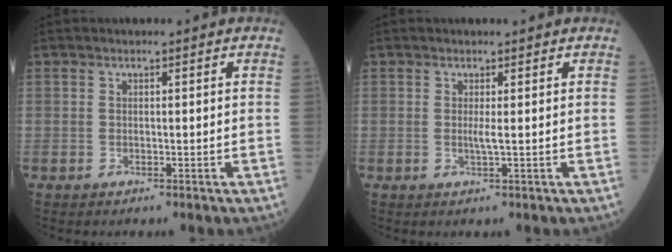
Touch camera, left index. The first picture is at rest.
{"total": 1.0, "force": [-0.2, -0.4, 1.0], "torque": [-0.023, -0.007, -0.003]}